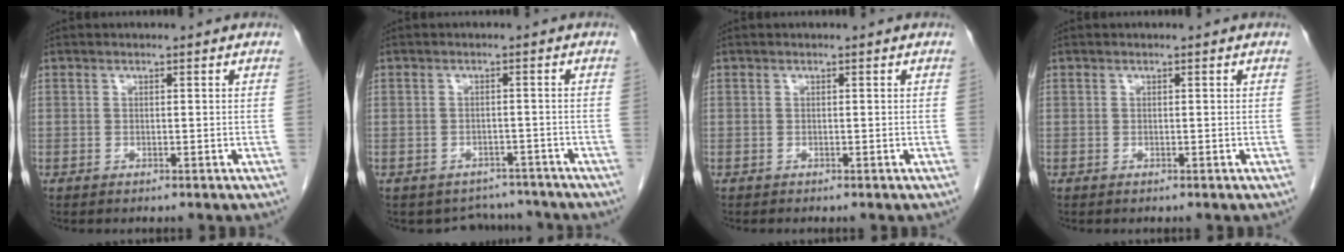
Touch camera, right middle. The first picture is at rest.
{"total": 5.6, "force": [-4.9, 2.6, -0.4], "torque": [0.014, 0.020, -0.059]}
{"total": 0.0}
{"total": 0.0}